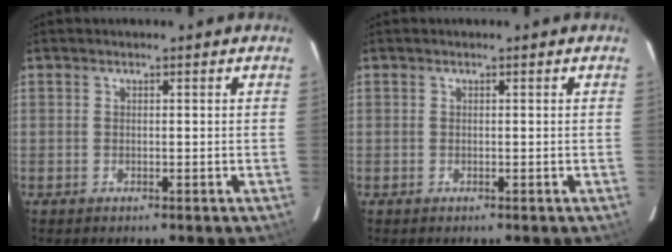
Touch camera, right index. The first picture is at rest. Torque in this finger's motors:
{"motor_torque": [0.00, 0.00, 0.00, 0.00]}